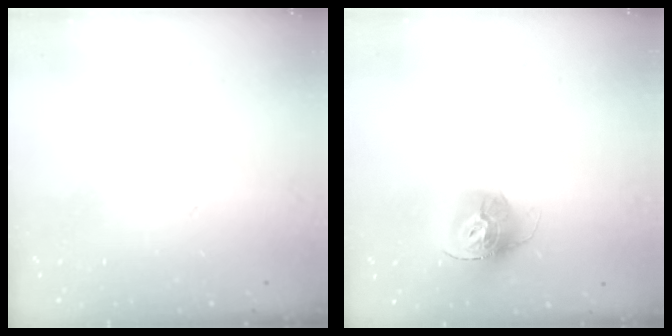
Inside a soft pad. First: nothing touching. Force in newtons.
{"total": 13.9, "press": 13.8, "slide": 1.4}